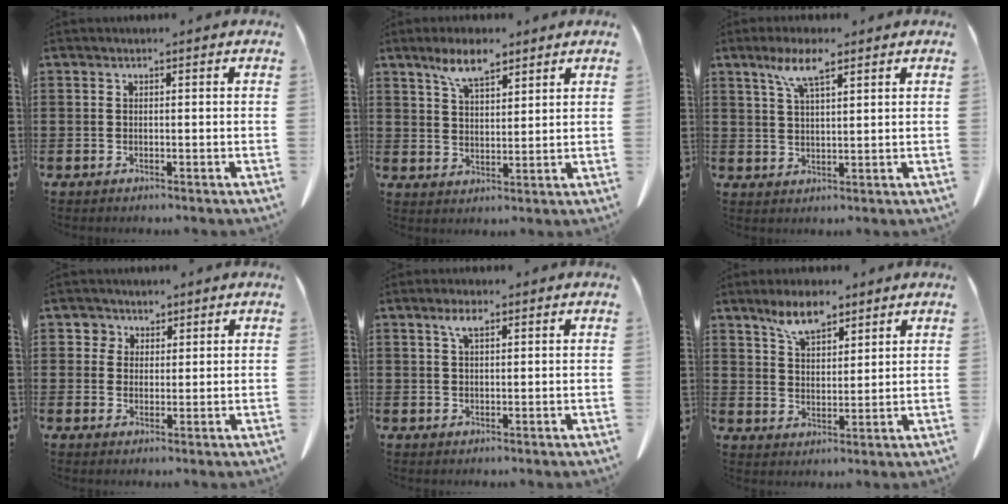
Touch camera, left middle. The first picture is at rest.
{"total": 6.6, "force": [4.8, 2.2, 4.0], "torque": [-0.090, -0.001, 0.087]}
{"total": 6.4, "force": [3.8, 1.6, 4.9], "torque": [-0.107, 0.008, 0.067]}
{"total": 3.0, "force": [1.9, 2.3, 0.3], "torque": [-0.010, 0.005, 0.034]}
{"total": 3.0, "force": [1.6, 0.9, 2.4], "torque": [-0.053, 0.005, 0.028]}
{"total": 6.5, "force": [5.0, 2.6, 3.4], "torque": [-0.073, -0.006, 0.090]}